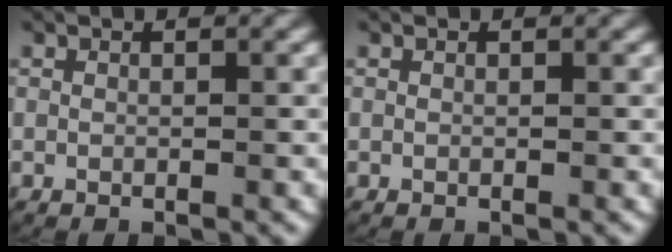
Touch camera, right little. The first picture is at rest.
{"total": 0.0}